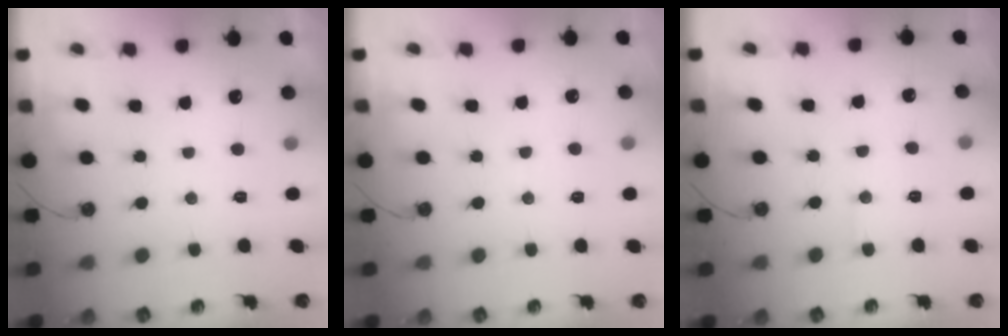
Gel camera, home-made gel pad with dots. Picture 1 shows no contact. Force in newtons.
{"total": 6.7, "press": 6.7, "slide": 0.7}
{"total": 6.1, "press": 6.0, "slide": 0.8}